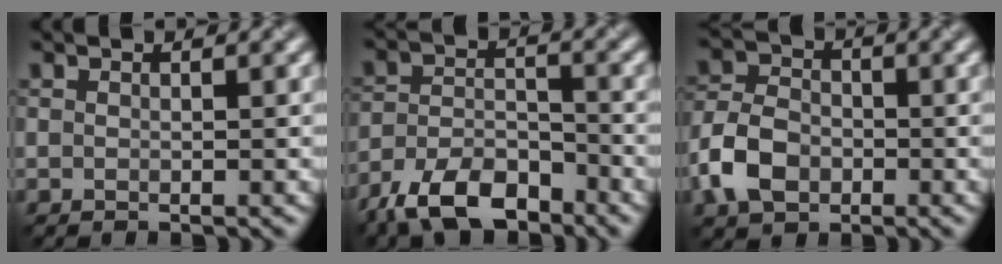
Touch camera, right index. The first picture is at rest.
{"total": 7.3, "force": [-5.5, 3.1, 3.6], "torque": [-0.064, -0.006, -0.108]}
{"total": 5.5, "force": [-2.1, 3.9, 3.2], "torque": [-0.067, 0.004, -0.050]}